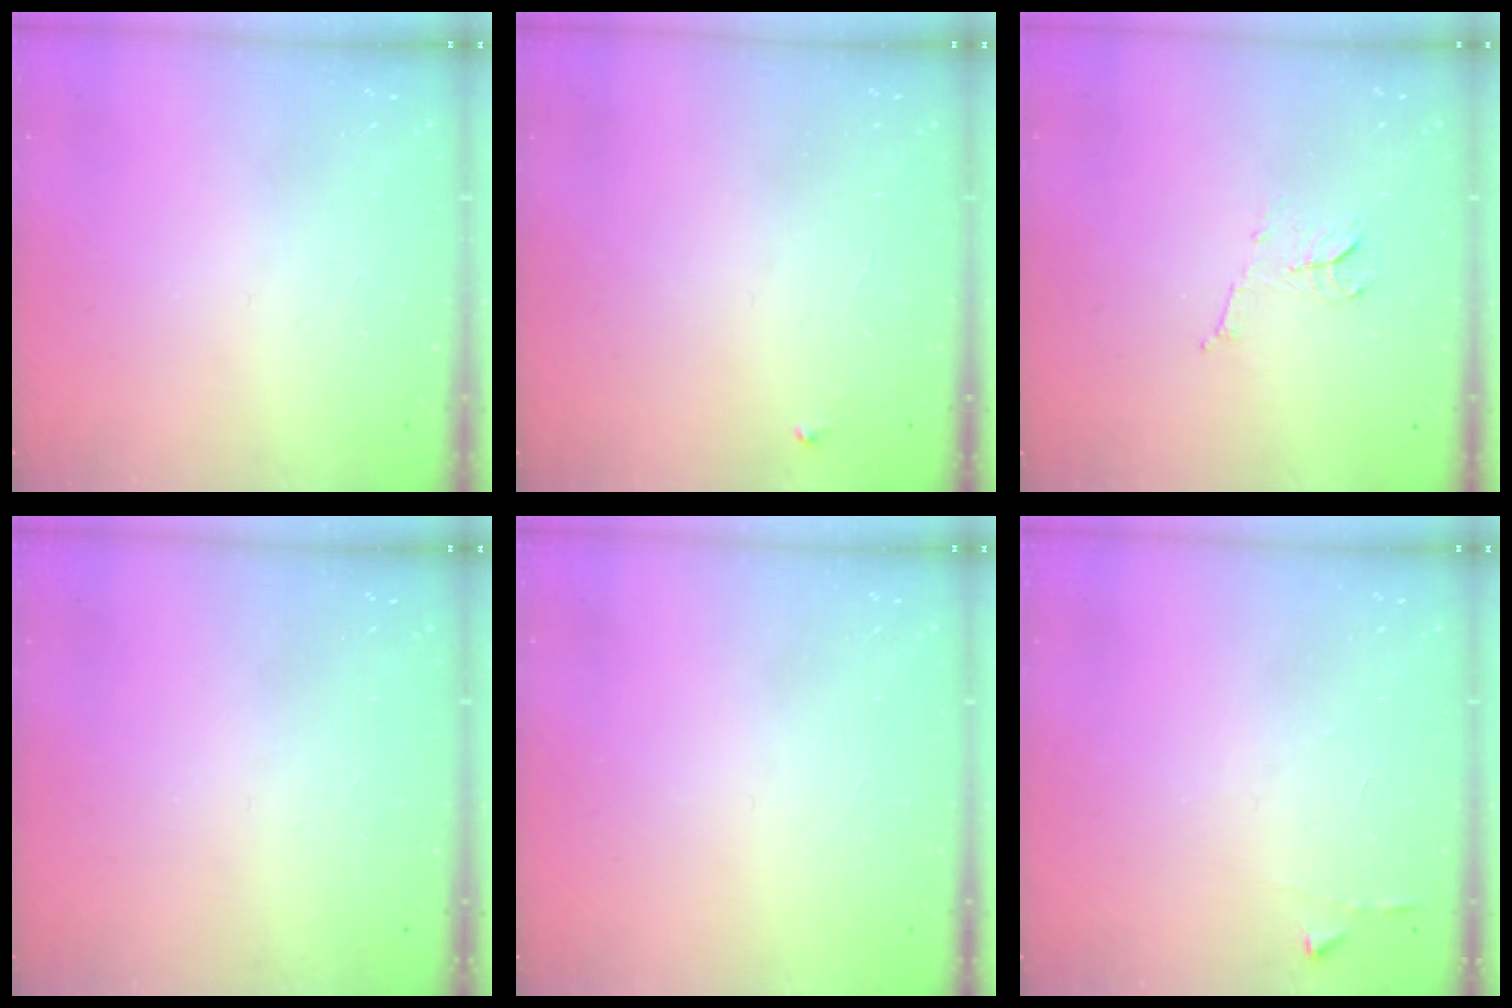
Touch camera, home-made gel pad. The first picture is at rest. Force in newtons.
{"total": 2.2, "press": 2.2, "slide": 0.1}
{"total": 6.0, "press": 6.0, "slide": 0.5}
{"total": 0.0}
{"total": 1.5, "press": 1.5, "slide": 0.1}
{"total": 2.9, "press": 2.9, "slide": 0.3}